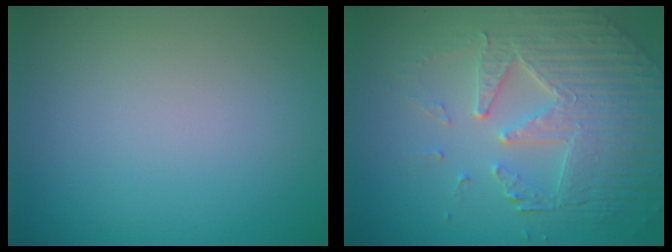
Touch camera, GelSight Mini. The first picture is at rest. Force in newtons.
{"total": 6.7, "press": 5.1, "slide": 4.4}